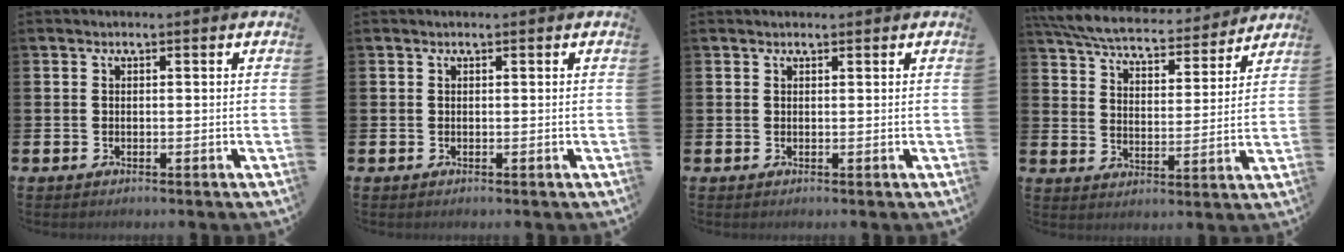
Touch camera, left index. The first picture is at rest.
{"total": 0.0}
{"total": 0.7, "force": [0.7, 0.1, 0.1], "torque": [0.009, -0.003, 0.009]}
{"total": 6.9, "force": [6.5, 1.2, 1.9], "torque": [-0.072, -0.042, 0.115]}